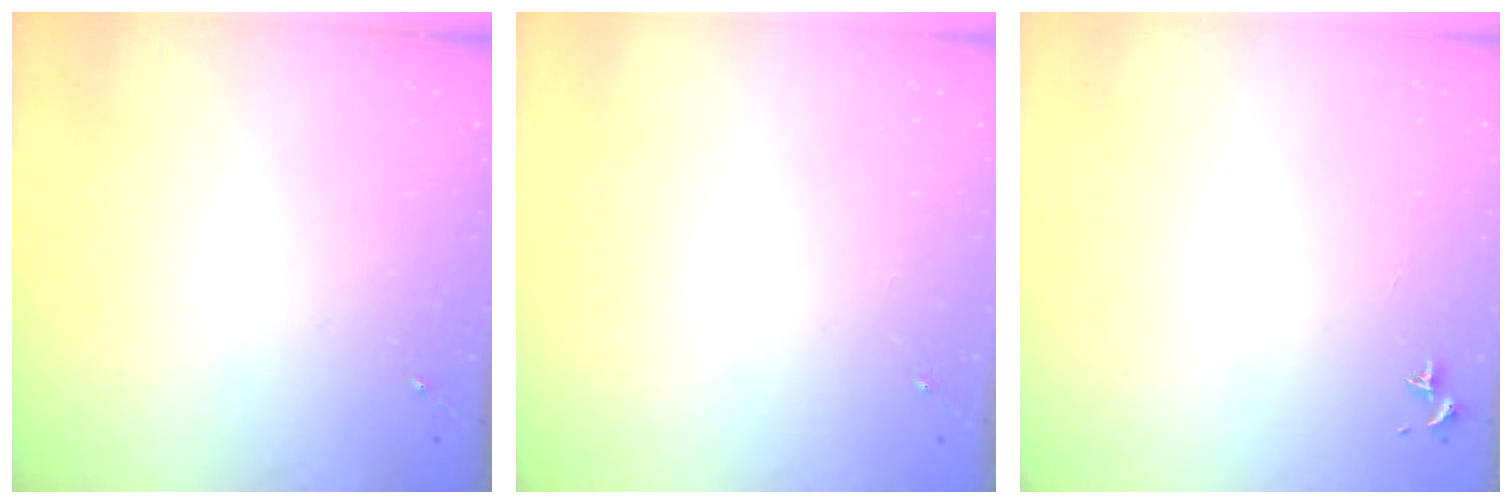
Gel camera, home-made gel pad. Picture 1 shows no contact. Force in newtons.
{"total": 0.0}
{"total": 0.7, "press": 0.6, "slide": 0.5}